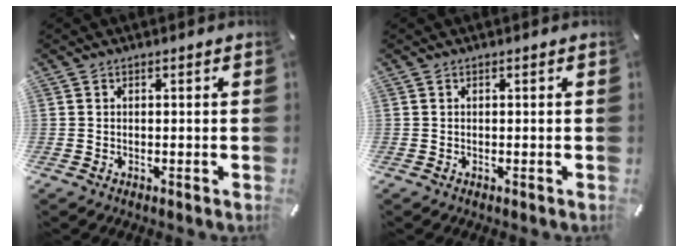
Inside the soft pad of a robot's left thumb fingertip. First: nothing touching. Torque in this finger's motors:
{"motor_torque": [0.00, -0.01, 0.02, -0.02, -0.01]}